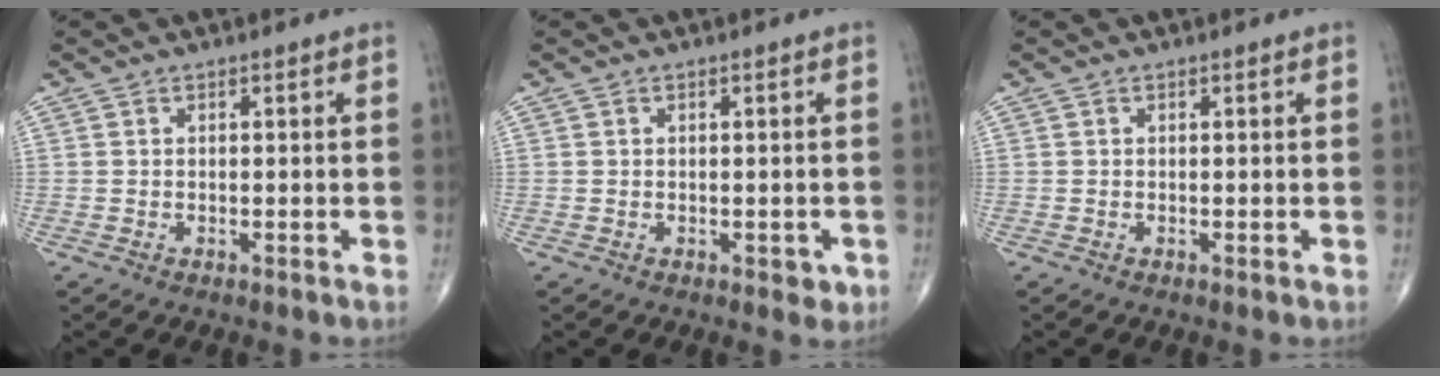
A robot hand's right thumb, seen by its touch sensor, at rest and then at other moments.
{"total": 2.0, "force": [-0.5, 1.4, 1.3], "torque": [-0.005, 0.000, -0.004]}
{"total": 0.0}